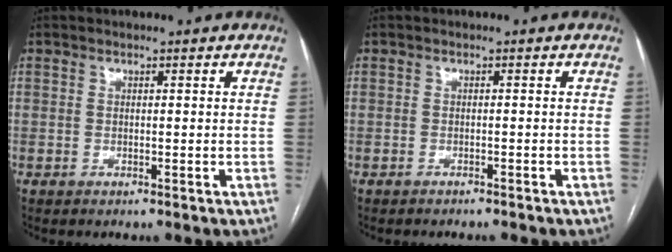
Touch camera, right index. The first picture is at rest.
{"total": 2.9, "force": [-2.6, 0.9, 0.9], "torque": [-0.015, -0.003, -0.027]}